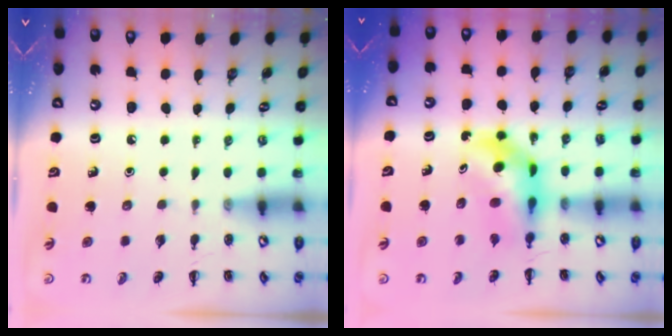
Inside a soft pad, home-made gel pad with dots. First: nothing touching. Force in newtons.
{"total": 5.9, "press": 5.7, "slide": 1.2}